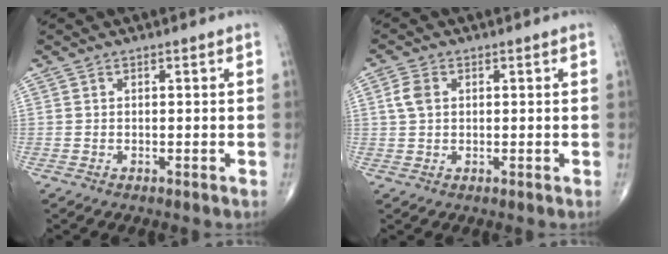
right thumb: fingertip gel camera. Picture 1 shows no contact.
{"total": 3.4, "force": [0.8, 2.4, 2.4], "torque": [-0.051, 0.005, 0.013]}